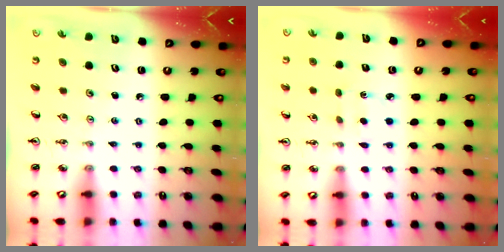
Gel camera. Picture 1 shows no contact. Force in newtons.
{"total": 1.8, "press": 1.7, "slide": 0.5}